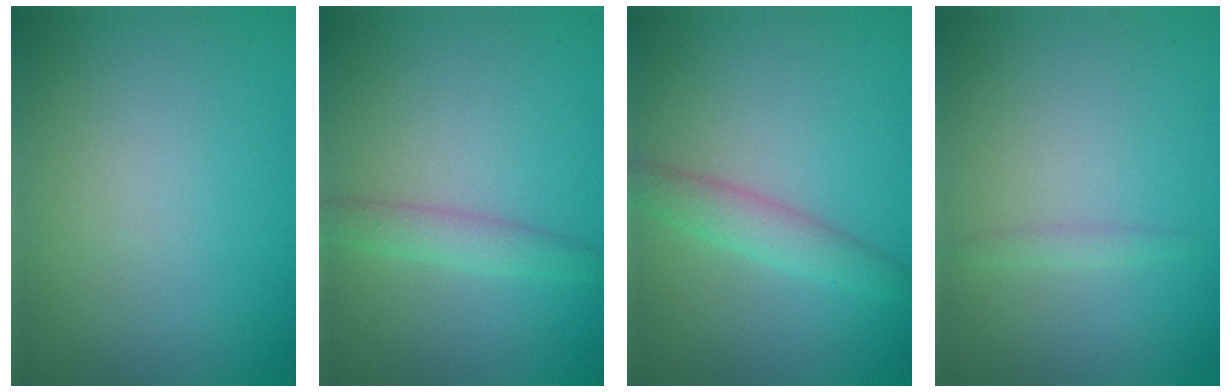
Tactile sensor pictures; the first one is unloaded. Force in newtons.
{"total": 2.2, "press": 2.2, "slide": 0.1}
{"total": 2.7, "press": 2.7, "slide": 0.0}
{"total": 0.8, "press": 0.8, "slide": 0.1}